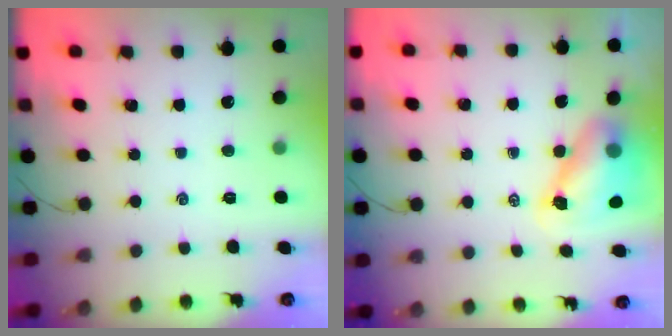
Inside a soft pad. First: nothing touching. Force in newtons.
{"total": 8.2, "press": 8.0, "slide": 1.5}